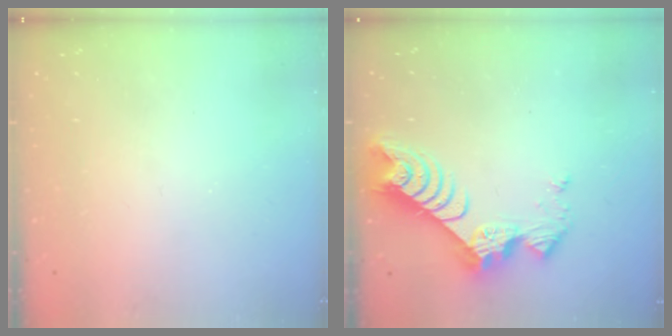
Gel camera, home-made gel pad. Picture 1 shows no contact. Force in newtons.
{"total": 9.5, "press": 9.5, "slide": 0.8}